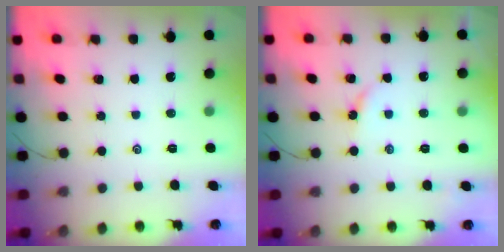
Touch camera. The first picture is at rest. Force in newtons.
{"total": 2.9, "press": 2.9, "slide": 0.3}